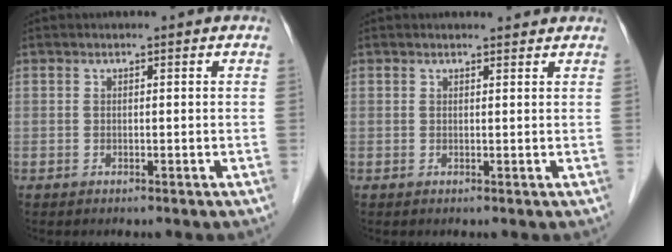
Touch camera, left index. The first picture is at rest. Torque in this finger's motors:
{"motor_torque": [-0.68, -1.28, 0.02, 0.00]}